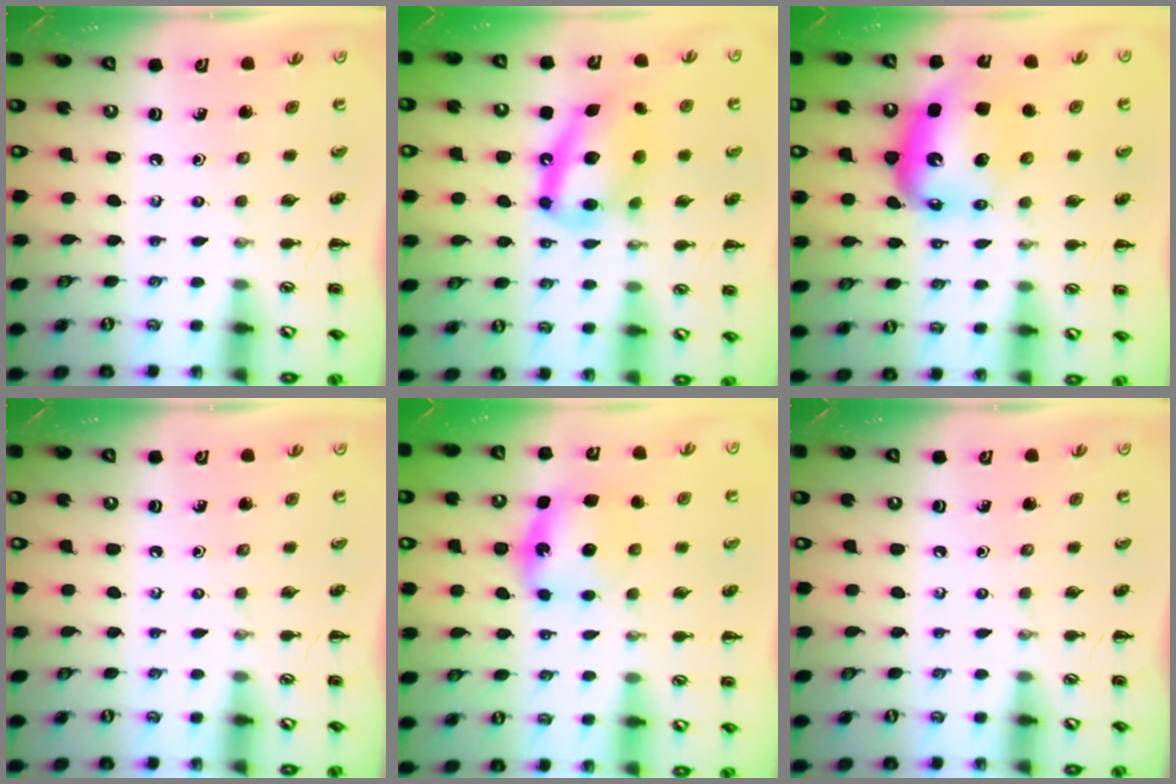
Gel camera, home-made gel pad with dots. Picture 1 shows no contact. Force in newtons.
{"total": 14.7, "press": 14.2, "slide": 3.6}
{"total": 9.3, "press": 8.9, "slide": 2.8}
{"total": 0.0}
{"total": 6.3, "press": 6.3, "slide": 0.6}
{"total": 0.0}